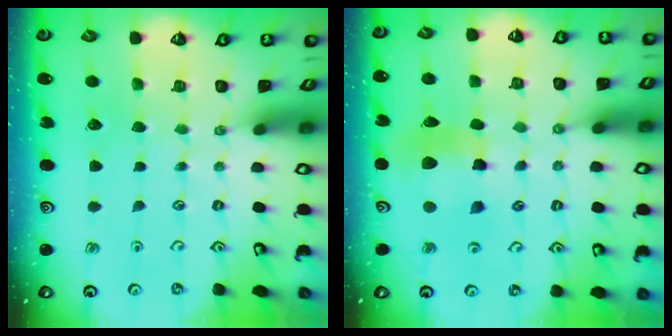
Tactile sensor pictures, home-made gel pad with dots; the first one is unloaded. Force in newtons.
{"total": 10.2, "press": 10.2, "slide": 1.2}